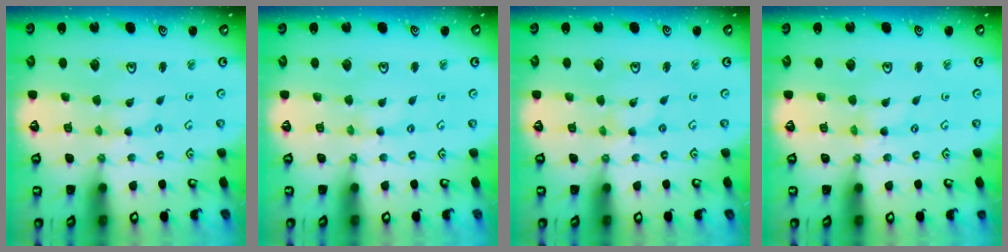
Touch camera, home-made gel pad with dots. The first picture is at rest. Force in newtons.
{"total": 1.3, "press": 1.3, "slide": 0.3}
{"total": 0.0}
{"total": 0.0}